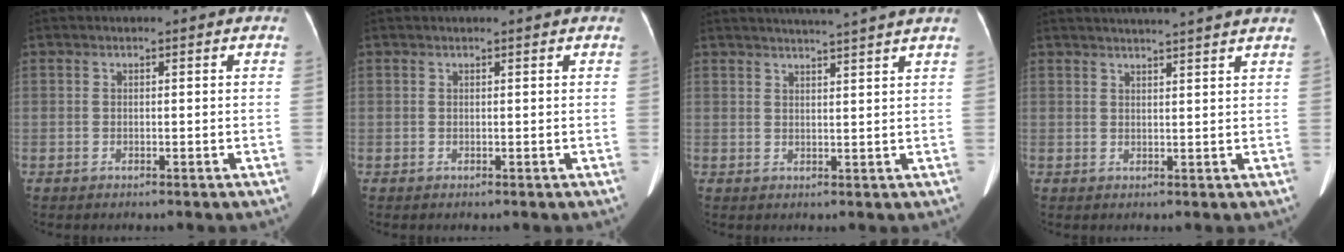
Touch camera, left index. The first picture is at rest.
{"total": 1.9, "force": [1.8, -0.3, 0.6], "torque": [-0.010, 0.011, 0.021]}
{"total": 9.3, "force": [8.4, -1.5, 3.7], "torque": [-0.050, 0.008, 0.098]}
{"total": 10.7, "force": [9.8, -1.0, 4.2], "torque": [-0.061, 0.011, 0.114]}